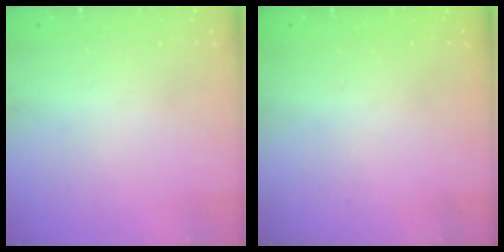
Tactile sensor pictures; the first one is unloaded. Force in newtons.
{"total": 0.0}